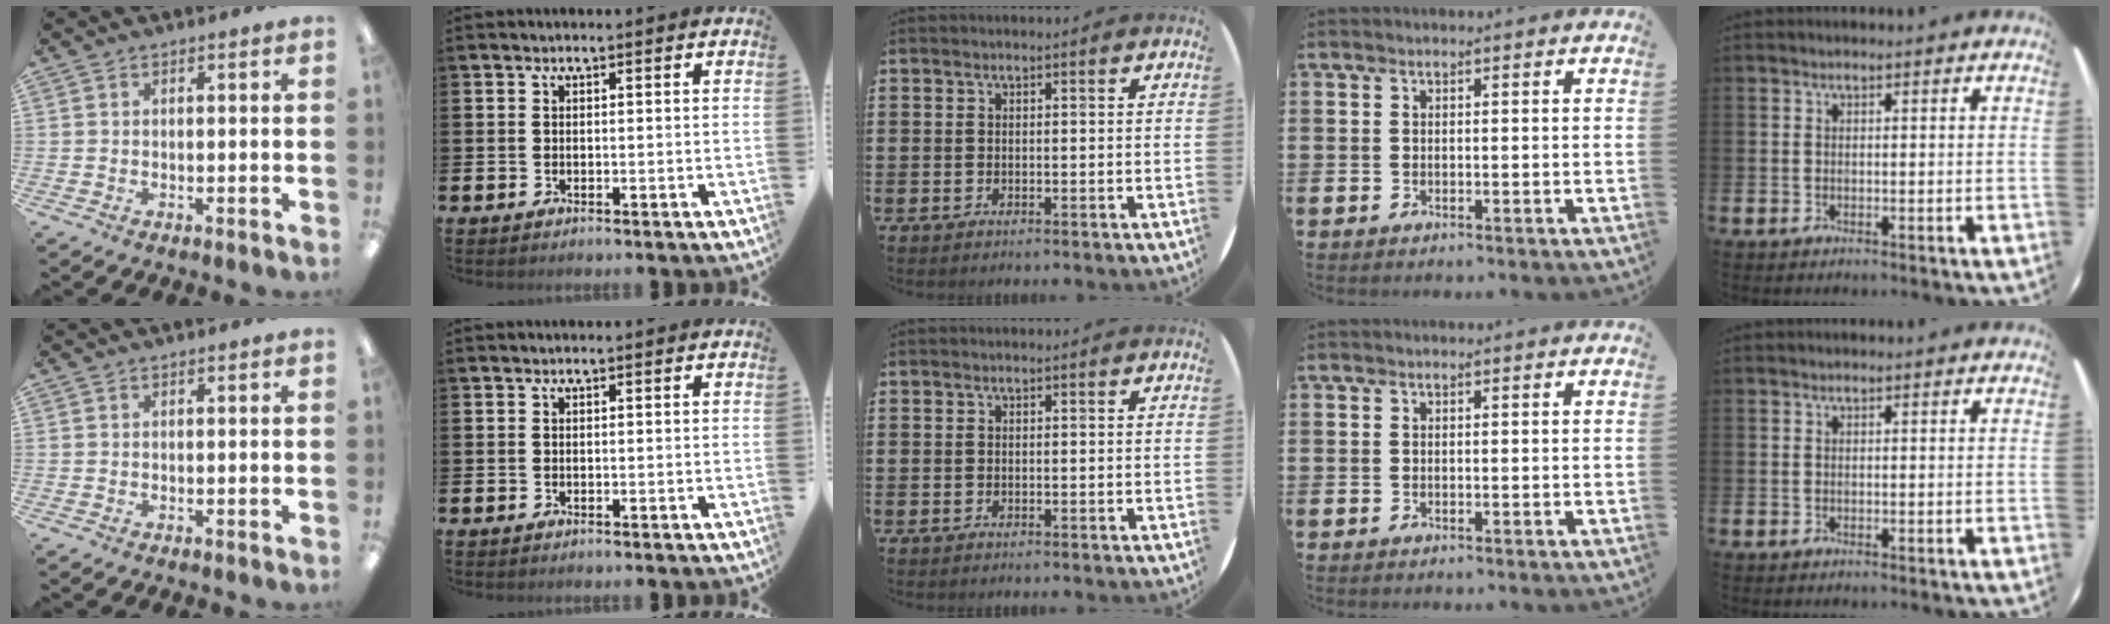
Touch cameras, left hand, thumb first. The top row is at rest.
{}